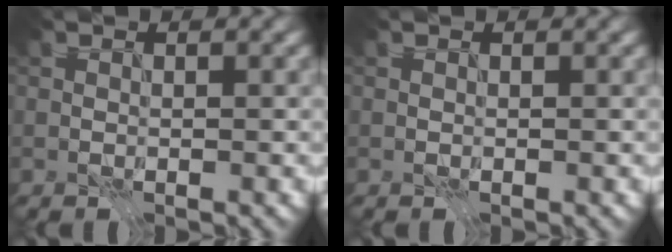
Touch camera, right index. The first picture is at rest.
{"total": 0.0}